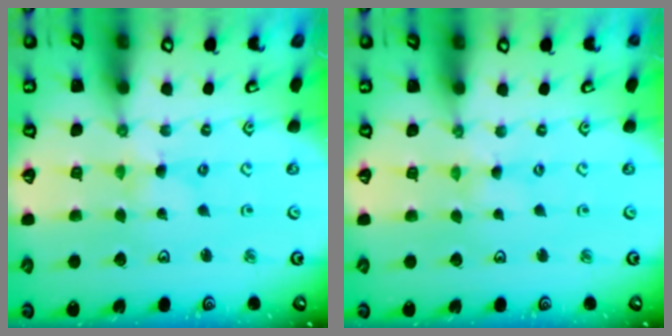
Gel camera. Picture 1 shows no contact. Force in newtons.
{"total": 1.3, "press": 1.2, "slide": 0.2}